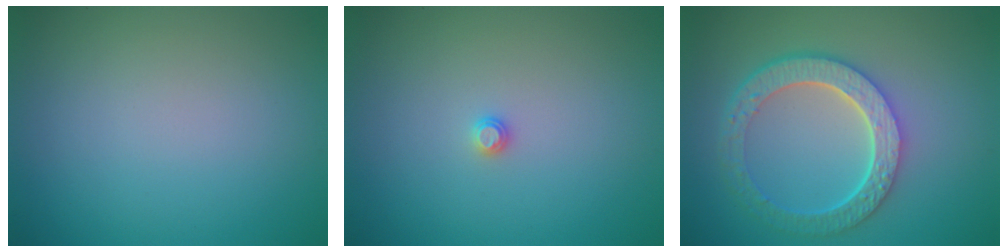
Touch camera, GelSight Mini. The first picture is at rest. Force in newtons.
{"total": 0.6, "press": 0.6, "slide": 0.2}
{"total": 6.1, "press": 4.5, "slide": 4.0}